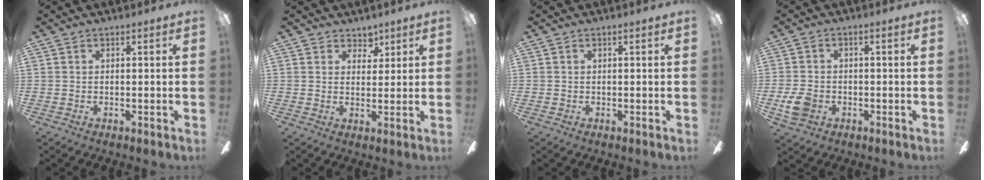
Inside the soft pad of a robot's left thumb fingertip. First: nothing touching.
{"total": 4.0, "force": [3.2, 2.3, 0.7], "torque": [-0.002, -0.016, 0.055]}
{"total": 0.0}
{"total": 5.8, "force": [-1.9, 4.1, 3.6], "torque": [-0.081, 0.006, -0.034]}